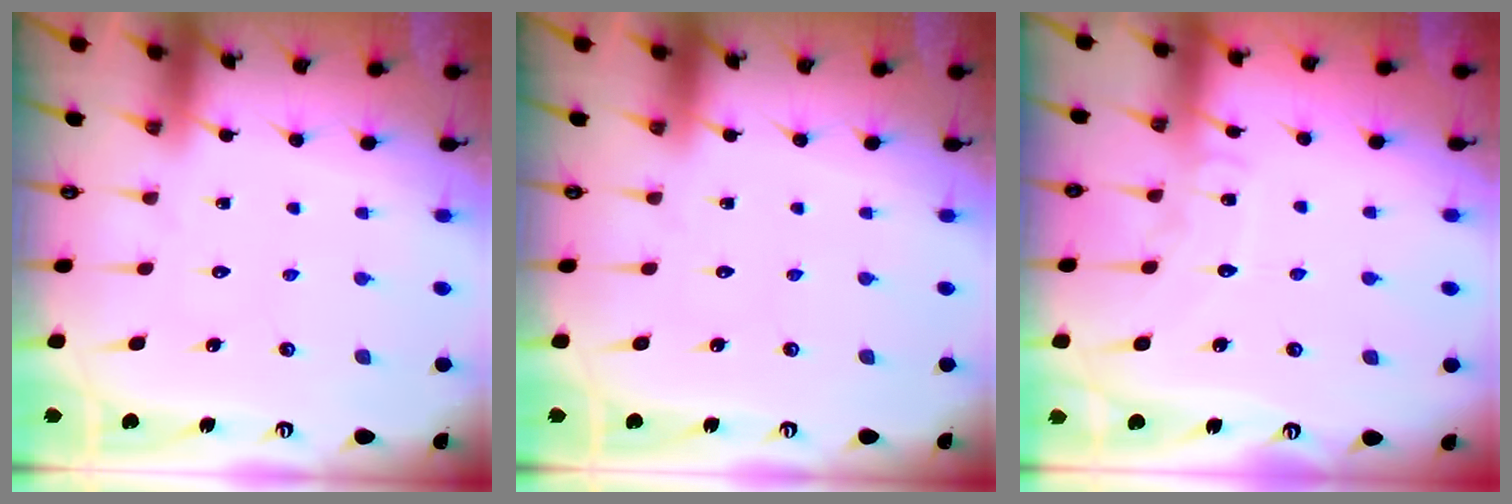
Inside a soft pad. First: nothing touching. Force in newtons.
{"total": 0.0}
{"total": 6.6, "press": 6.6, "slide": 0.7}